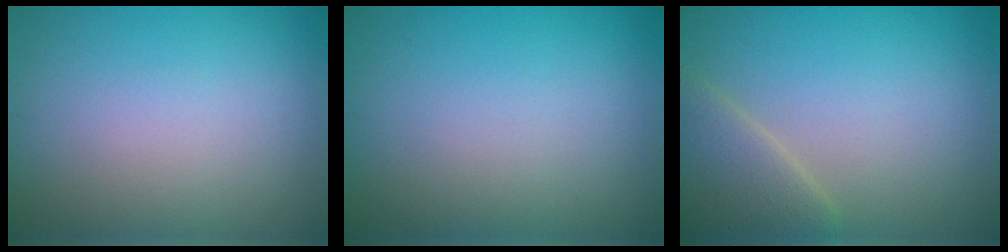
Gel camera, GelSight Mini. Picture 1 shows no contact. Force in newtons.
{"total": 0.0}
{"total": 4.0, "press": 4.0, "slide": 0.3}